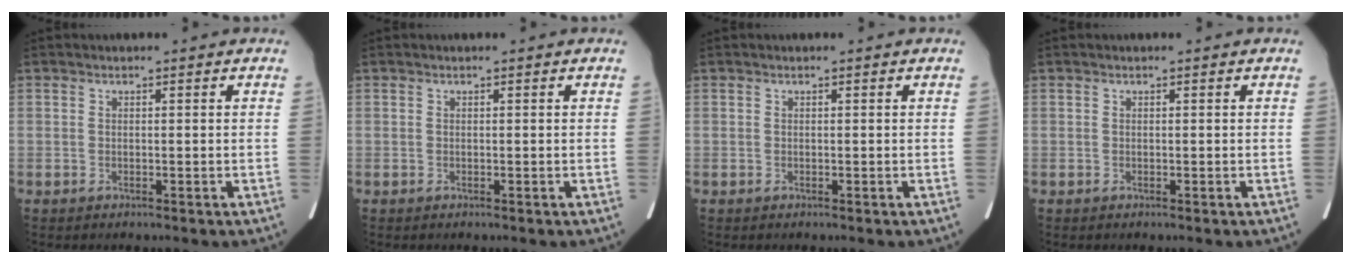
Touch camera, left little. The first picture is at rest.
{"total": 0.0}
{"total": 0.0}
{"total": 0.0}